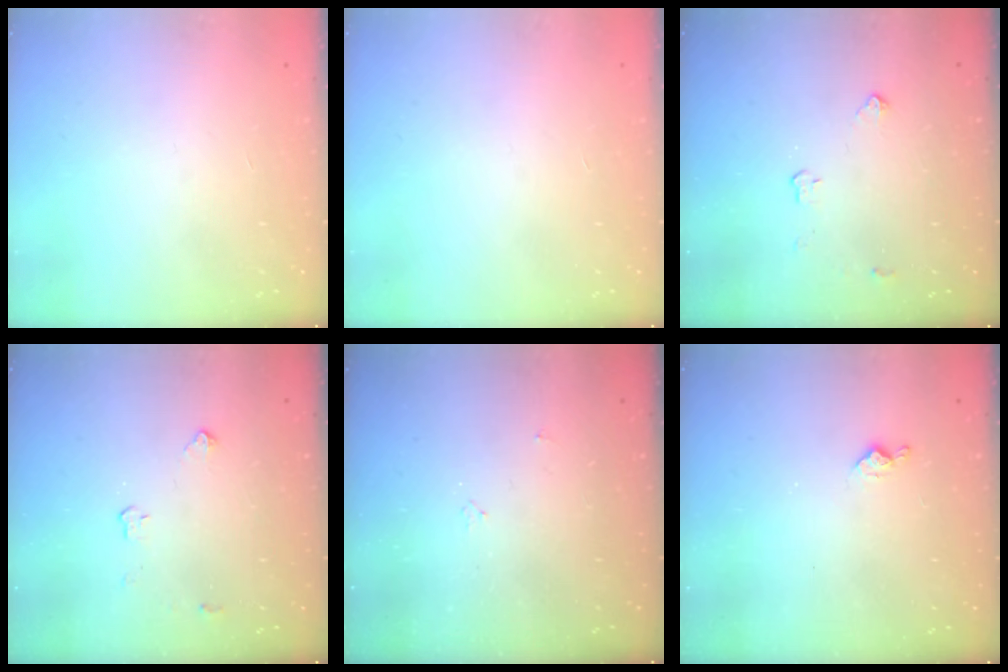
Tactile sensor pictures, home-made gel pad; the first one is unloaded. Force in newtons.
{"total": 0.0}
{"total": 3.2, "press": 3.1, "slide": 0.5}
{"total": 3.2, "press": 3.1, "slide": 0.5}
{"total": 2.7, "press": 2.7, "slide": 0.5}
{"total": 6.8, "press": 6.7, "slide": 0.5}